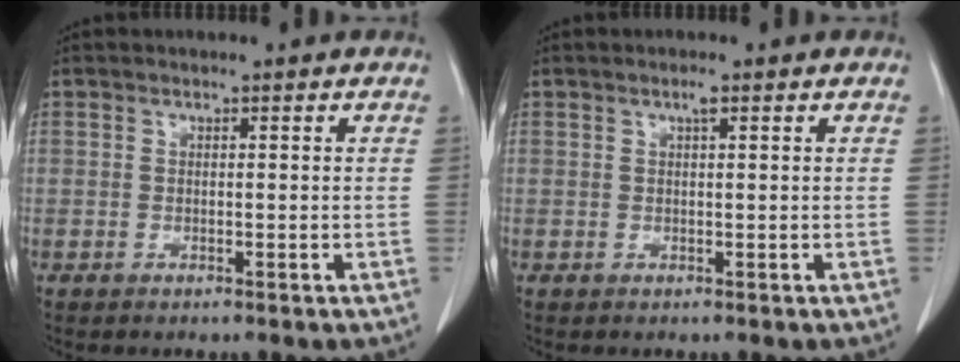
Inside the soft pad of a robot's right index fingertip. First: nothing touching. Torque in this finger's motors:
{"motor_torque": [0.00, 0.03, 0.00, 0.00]}